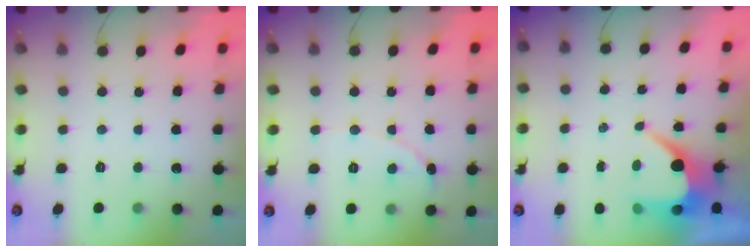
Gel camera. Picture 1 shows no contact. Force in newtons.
{"total": 1.1, "press": 1.1, "slide": 0.1}
{"total": 7.6, "press": 7.5, "slide": 0.9}